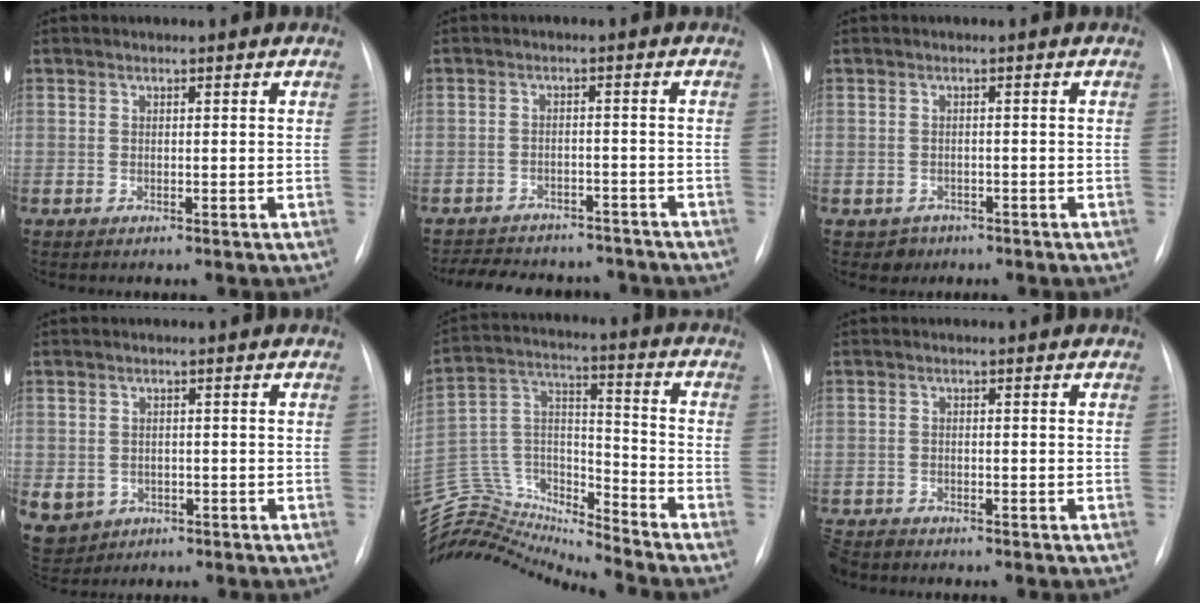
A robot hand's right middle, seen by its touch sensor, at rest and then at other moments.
{"total": 13.7, "force": [-12.2, 5.0, 3.6], "torque": [-0.072, 0.014, -0.155]}
{"total": 2.0, "force": [-1.2, 1.6, -0.1], "torque": [0.001, 0.007, -0.015]}
{"total": 8.0, "force": [-3.0, 7.0, 2.5], "torque": [-0.072, 0.004, -0.034]}
{"total": 18.9, "force": [-18.6, 0.9, 2.9], "torque": [-0.055, 0.057, -0.328]}
{"total": 4.1, "force": [-3.8, 1.4, 0.6], "torque": [-0.008, -0.011, -0.070]}